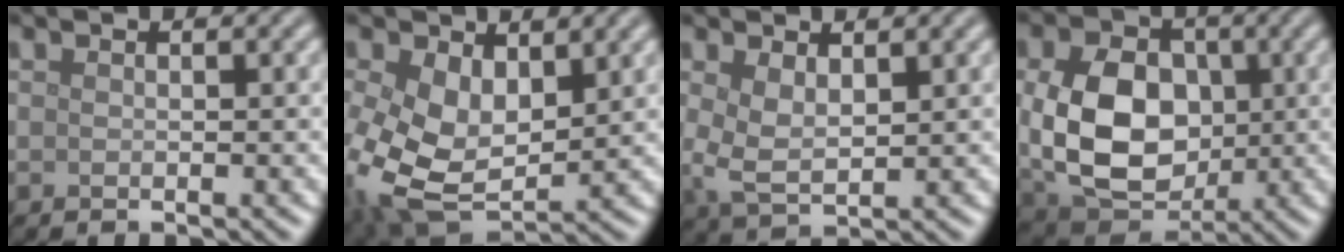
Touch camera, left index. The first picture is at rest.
{"total": 9.4, "force": [-0.1, 6.0, 7.2], "torque": [-0.179, -0.020, 0.007]}
{"total": 3.1, "force": [0.8, 1.6, 2.5], "torque": [-0.060, 0.000, 0.018]}
{"total": 10.1, "force": [0.2, 7.5, 6.8], "torque": [-0.154, -0.013, 0.011]}